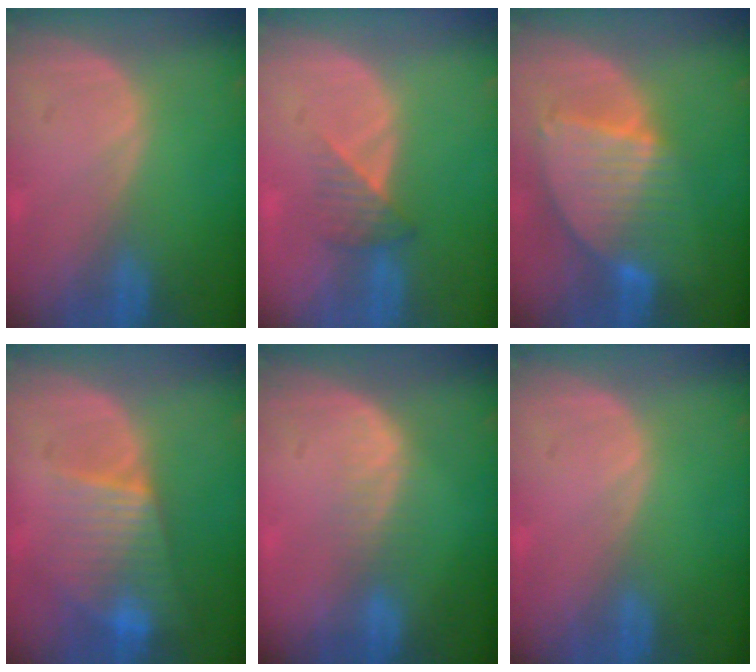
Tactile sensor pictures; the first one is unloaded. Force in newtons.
{"total": 3.4, "press": 3.1, "slide": 1.4}
{"total": 8.5, "press": 7.5, "slide": 4.0}
{"total": 7.3, "press": 7.0, "slide": 2.2}
{"total": 2.7, "press": 2.3, "slide": 1.5}
{"total": 0.0}